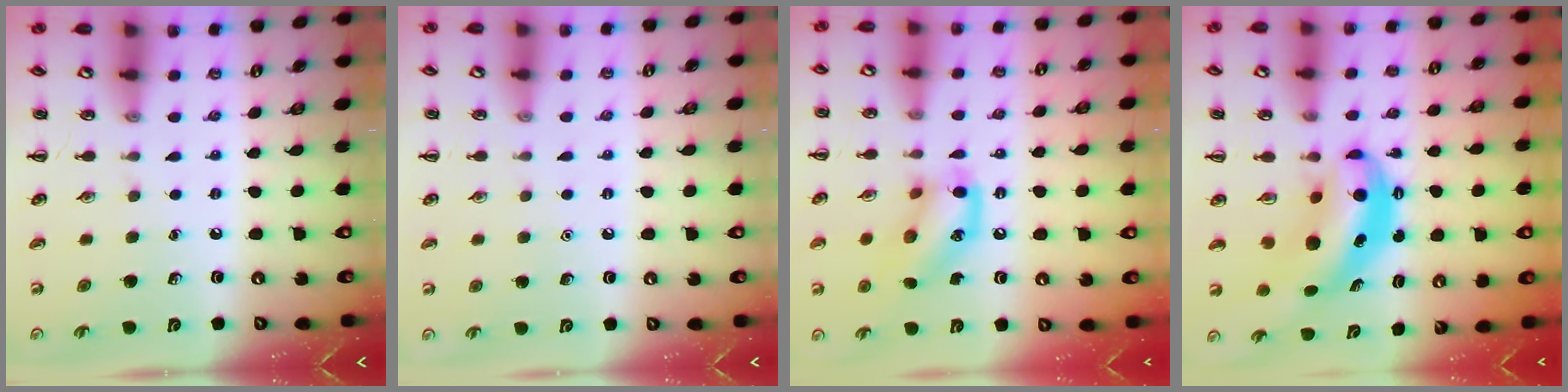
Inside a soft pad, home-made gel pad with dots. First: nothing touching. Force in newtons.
{"total": 1.6, "press": 1.5, "slide": 0.1}
{"total": 12.9, "press": 12.8, "slide": 1.9}
{"total": 8.0, "press": 7.8, "slide": 1.7}